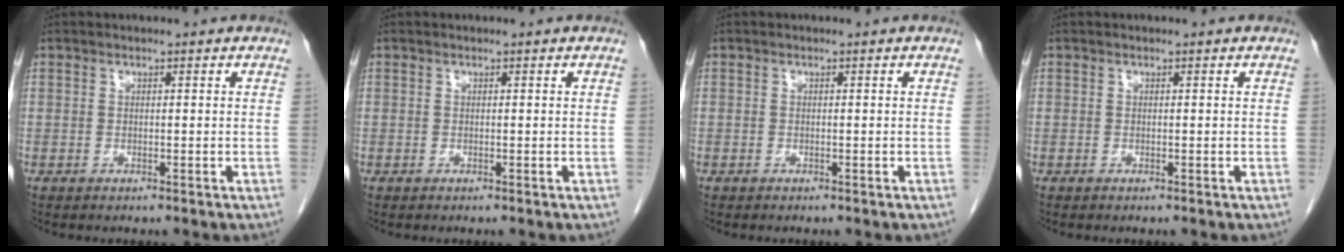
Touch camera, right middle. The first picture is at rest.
{"total": 0.0}
{"total": 0.0}
{"total": 0.0}